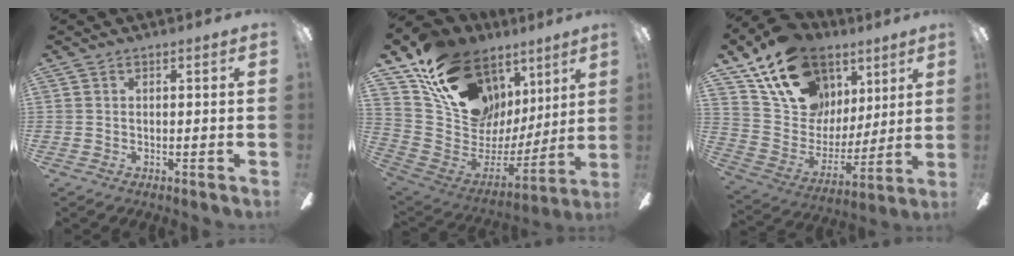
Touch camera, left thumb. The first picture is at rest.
{"total": 19.2, "force": [12.6, 11.9, 8.3], "torque": [-0.155, -0.087, 0.247]}
{"total": 20.6, "force": [12.8, 13.5, 8.8], "torque": [-0.161, -0.066, 0.242]}